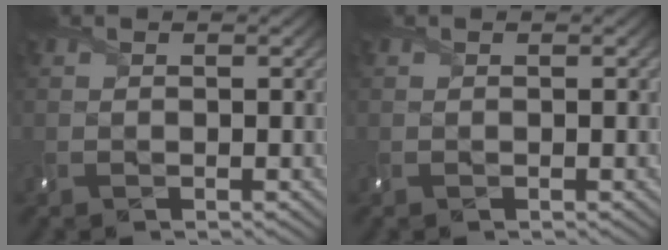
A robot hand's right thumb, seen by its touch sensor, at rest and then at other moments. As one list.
[{"total": 0.0}]